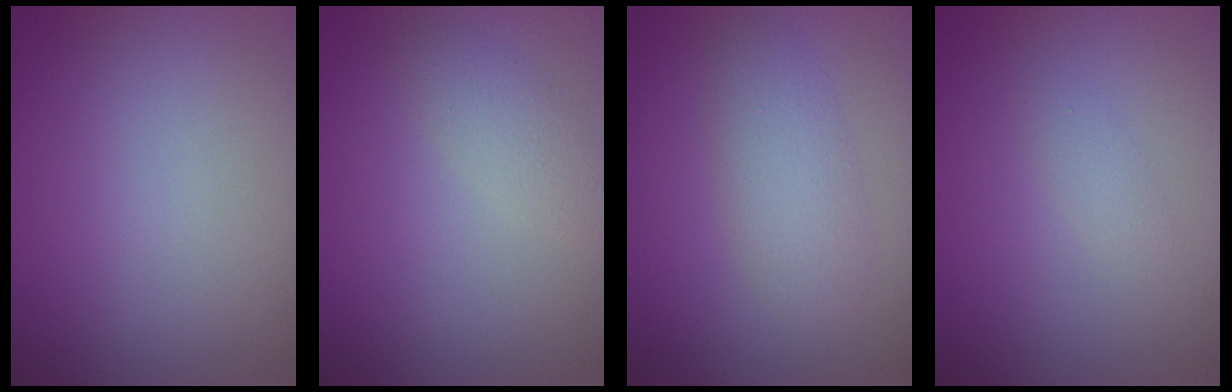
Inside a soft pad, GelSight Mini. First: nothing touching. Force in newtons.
{"total": 2.0, "press": 2.0, "slide": 0.1}
{"total": 3.2, "press": 3.2, "slide": 0.2}
{"total": 1.0, "press": 1.0, "slide": 0.0}